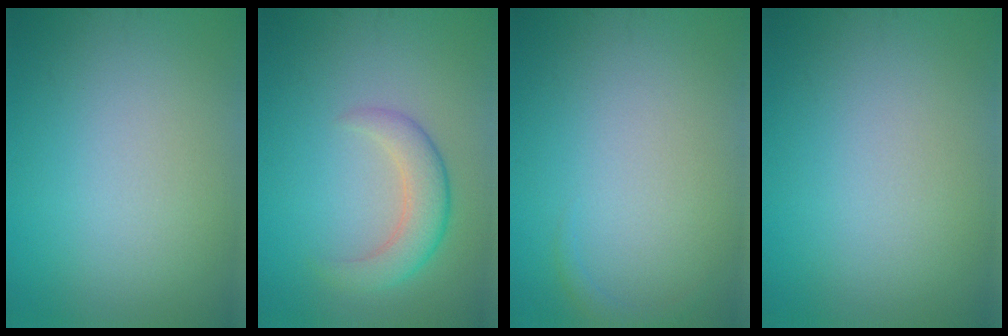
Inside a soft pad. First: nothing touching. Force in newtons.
{"total": 3.3, "press": 3.3, "slide": 0.2}
{"total": 0.8, "press": 0.8, "slide": 0.0}
{"total": 0.0}